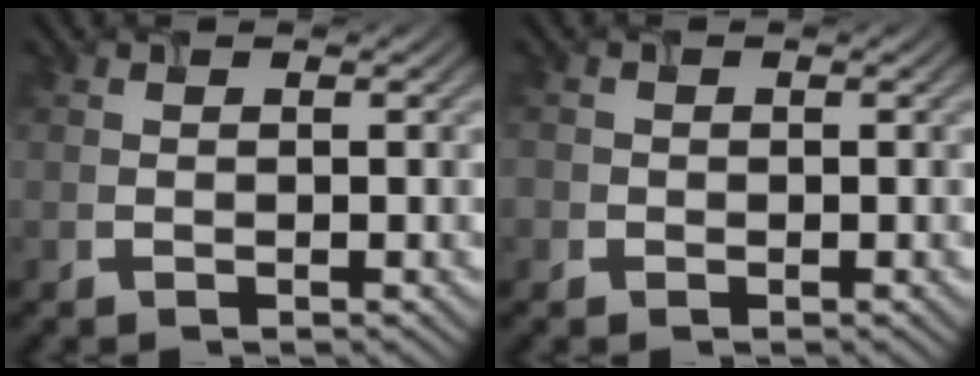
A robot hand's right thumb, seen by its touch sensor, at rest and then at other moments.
{"total": 1.1, "force": [-0.4, 1.0, 0.1], "torque": [0.001, -0.004, -0.012]}